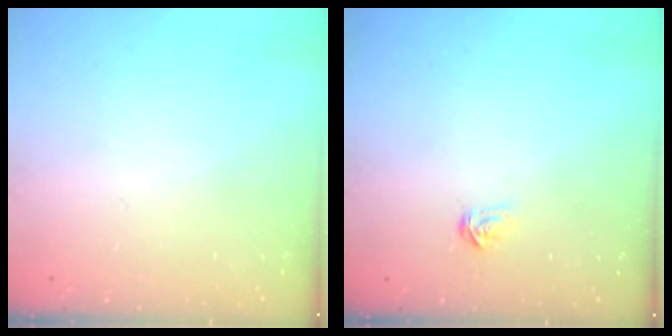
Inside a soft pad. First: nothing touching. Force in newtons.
{"total": 2.5, "press": 2.5, "slide": 0.2}